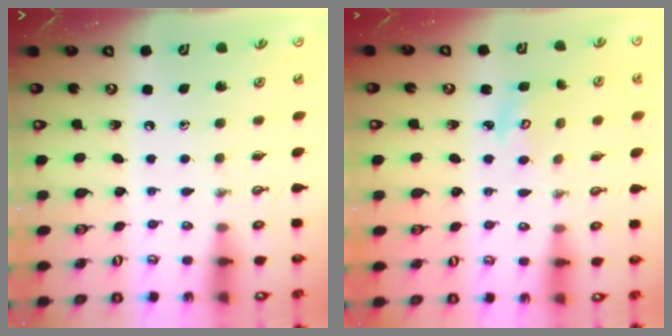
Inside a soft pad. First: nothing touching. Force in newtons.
{"total": 3.5, "press": 3.5, "slide": 0.4}